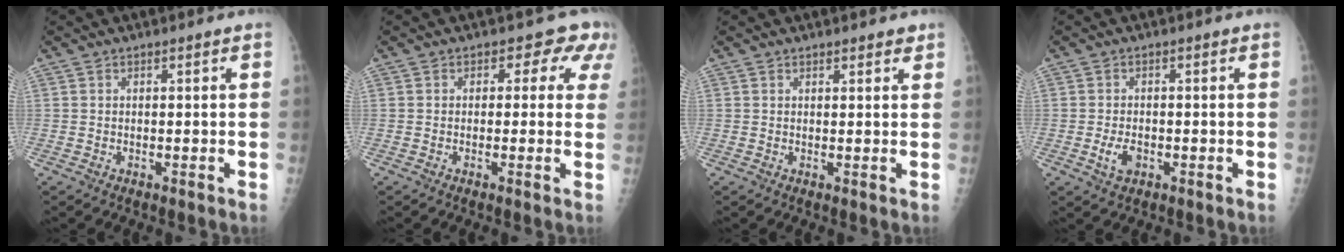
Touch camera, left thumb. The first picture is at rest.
{"total": 4.6, "force": [2.3, 3.5, 1.9], "torque": [0.018, -0.004, 0.003]}
{"total": 1.9, "force": [1.6, 0.8, 0.8], "torque": [0.003, -0.006, 0.016]}
{"total": 3.3, "force": [-1.0, 2.1, 2.3], "torque": [-0.042, 0.000, -0.016]}